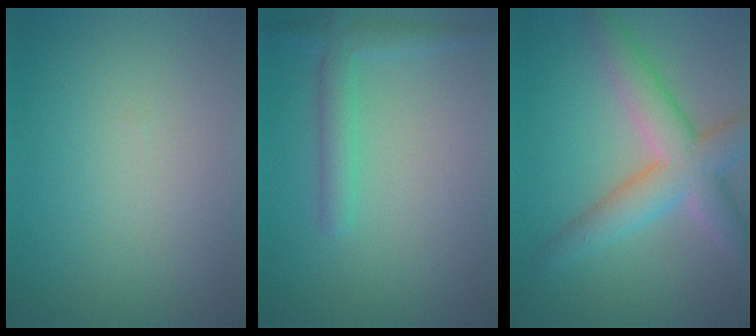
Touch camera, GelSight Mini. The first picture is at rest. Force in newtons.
{"total": 2.6, "press": 2.6, "slide": 0.2}
{"total": 6.3, "press": 6.3, "slide": 0.3}